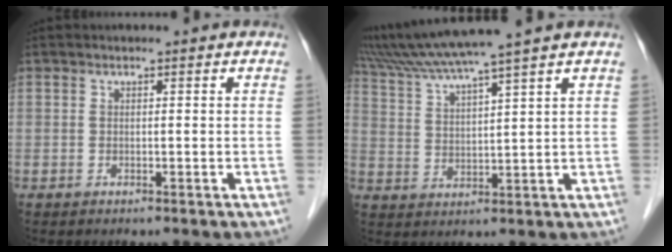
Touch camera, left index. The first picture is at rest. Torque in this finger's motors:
{"motor_torque": [0.93, -1.21, 0.29, 0.21]}